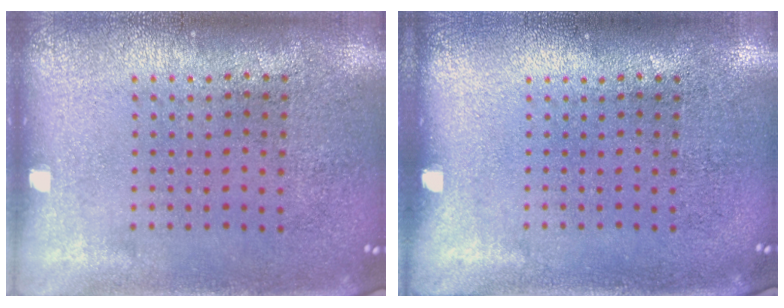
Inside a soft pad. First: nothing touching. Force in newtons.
{"total": 0.0}